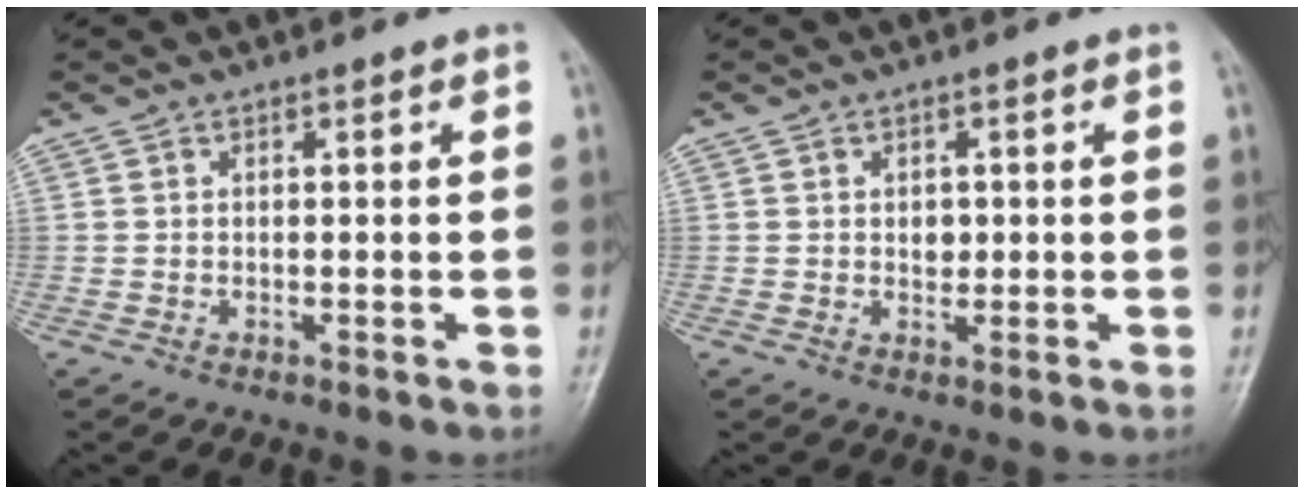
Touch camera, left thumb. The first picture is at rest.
{"total": 2.2, "force": [0.2, 1.7, 1.4], "torque": [-0.006, 0.000, 0.005]}